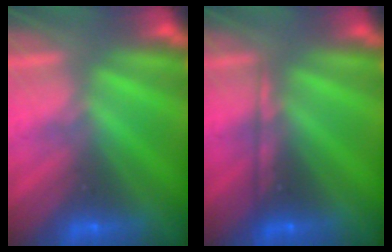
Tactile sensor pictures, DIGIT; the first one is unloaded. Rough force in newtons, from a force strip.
{"total": 2.1}